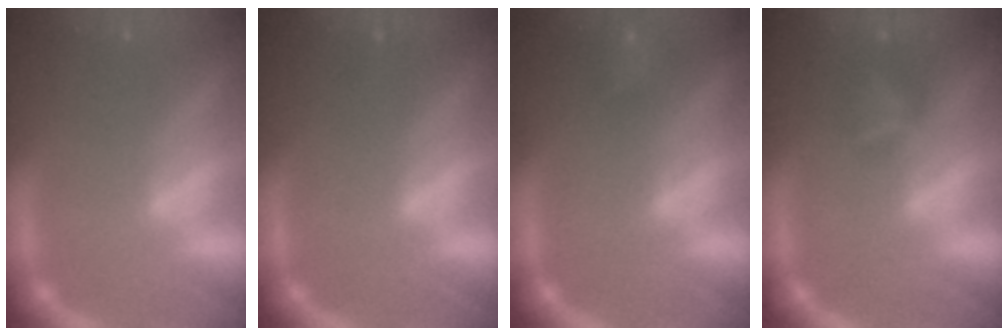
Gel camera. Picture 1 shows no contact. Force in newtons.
{"total": 0.9}
{"total": 2.9}
{"total": 2.4}